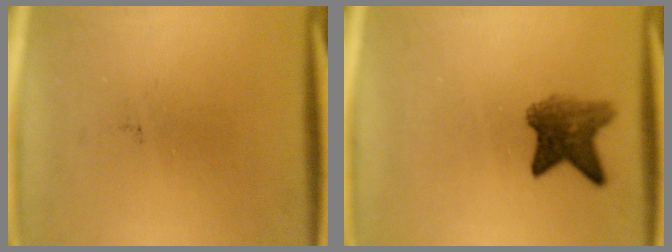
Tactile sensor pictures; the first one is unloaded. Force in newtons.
{"total": 5.6}